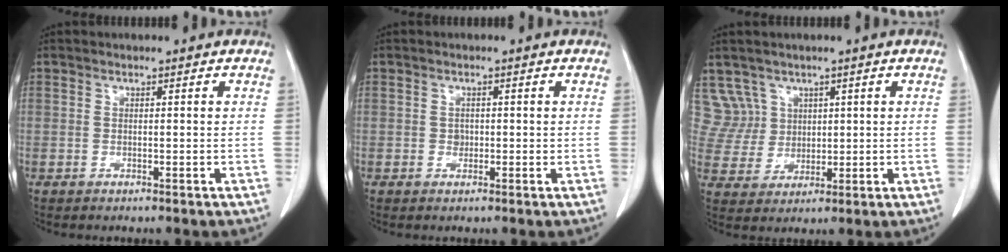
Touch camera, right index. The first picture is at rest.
{"total": 1.2, "force": [0.0, 1.0, 0.6], "torque": [-0.009, 0.002, 0.001]}
{"total": 6.1, "force": [3.3, 5.2, -0.5], "torque": [0.015, 0.014, 0.073]}